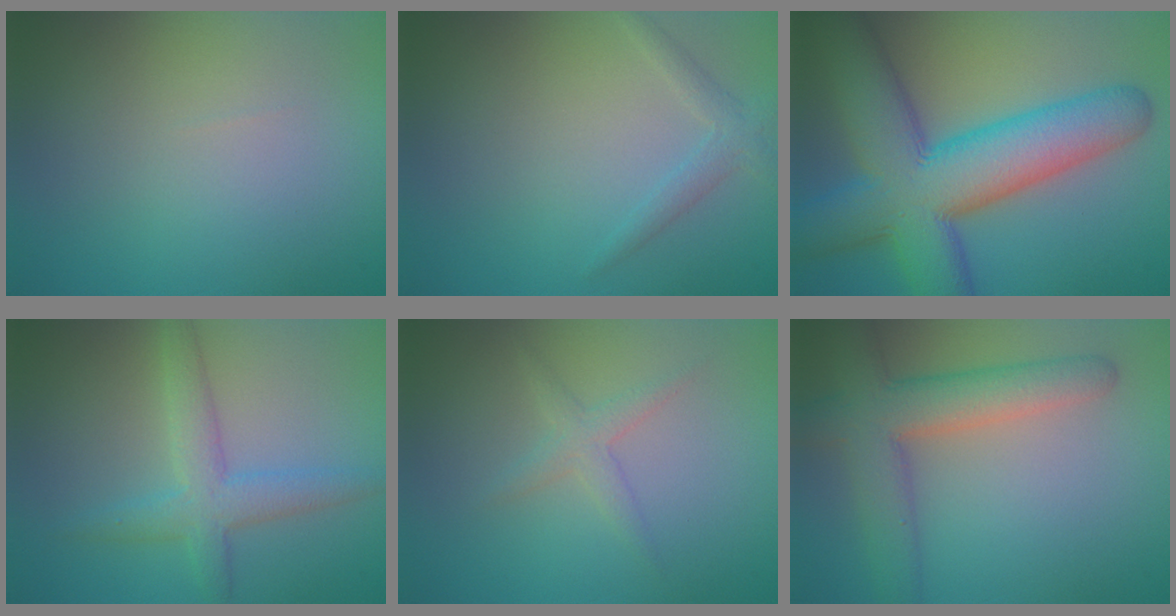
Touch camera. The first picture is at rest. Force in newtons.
{"total": 1.6, "press": 1.6, "slide": 0.1}
{"total": 13.3, "press": 13.3, "slide": 0.5}
{"total": 3.7, "press": 3.7, "slide": 0.0}
{"total": 1.6, "press": 1.6, "slide": 0.1}
{"total": 6.0, "press": 6.0, "slide": 0.2}